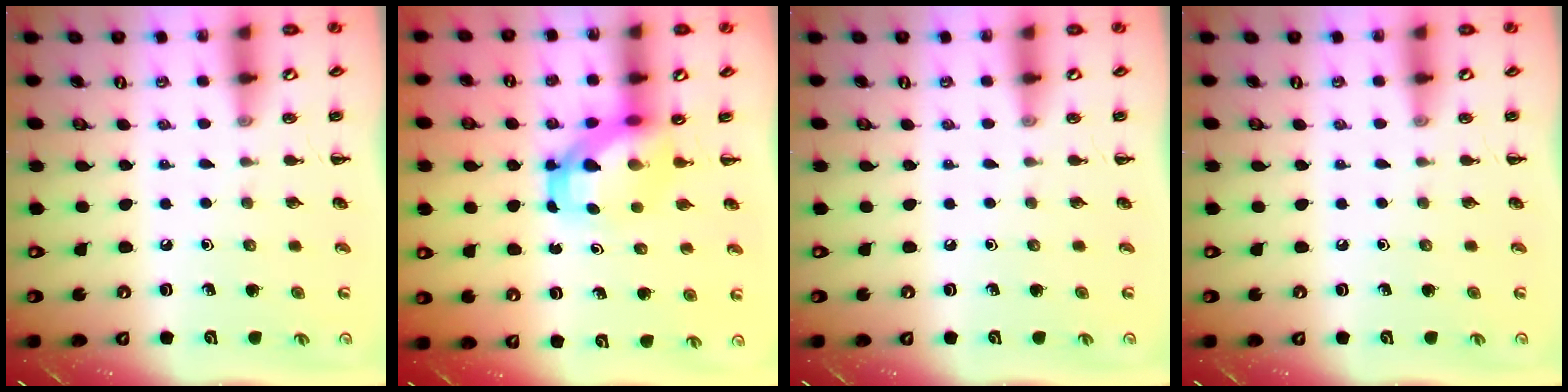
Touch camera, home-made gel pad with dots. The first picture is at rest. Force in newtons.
{"total": 5.3, "press": 5.1, "slide": 1.5}
{"total": 0.0}
{"total": 0.0}